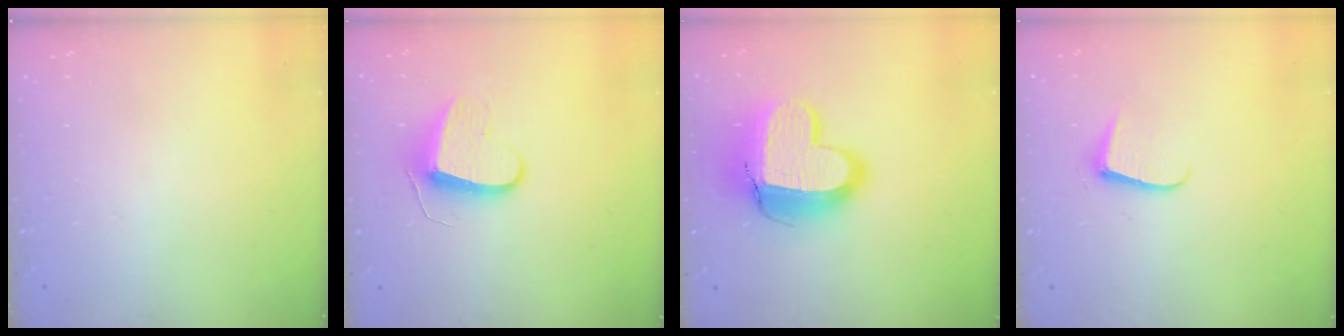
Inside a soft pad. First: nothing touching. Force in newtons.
{"total": 9.5, "press": 9.5, "slide": 0.4}
{"total": 16.9, "press": 16.8, "slide": 1.4}
{"total": 5.9, "press": 5.9, "slide": 0.6}